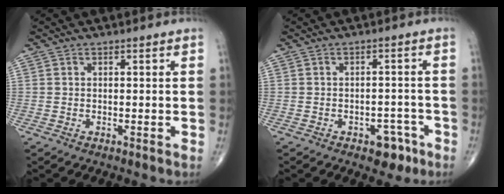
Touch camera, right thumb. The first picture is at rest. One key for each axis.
{"total": 4.9, "fx": -2.8, "fy": 3.0, "fz": 2.7, "tx": -0.013, "ty": 0.024, "tz": -0.034}